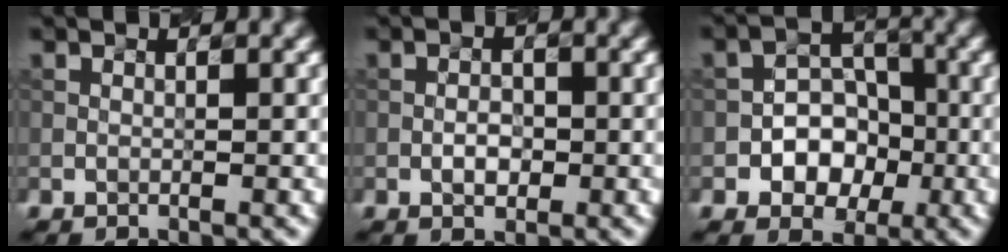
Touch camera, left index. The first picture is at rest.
{"total": 1.2, "force": [-0.6, 0.7, 0.8], "torque": [-0.015, 0.004, -0.004]}
{"total": 3.9, "force": [-1.5, 3.1, 1.9], "torque": [-0.009, 0.006, -0.022]}